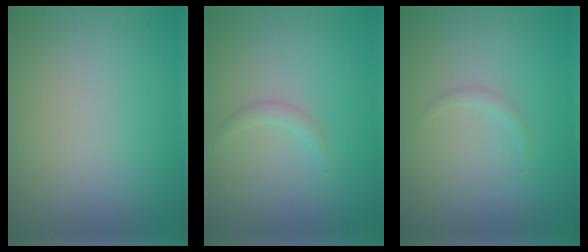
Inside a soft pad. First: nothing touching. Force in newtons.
{"total": 0.9, "press": 0.9, "slide": 0.1}
{"total": 0.7, "press": 0.7, "slide": 0.1}